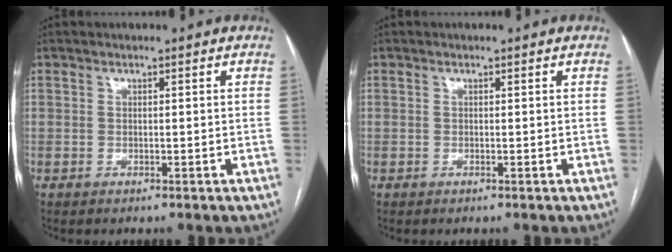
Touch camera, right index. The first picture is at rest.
{"total": 0.0}